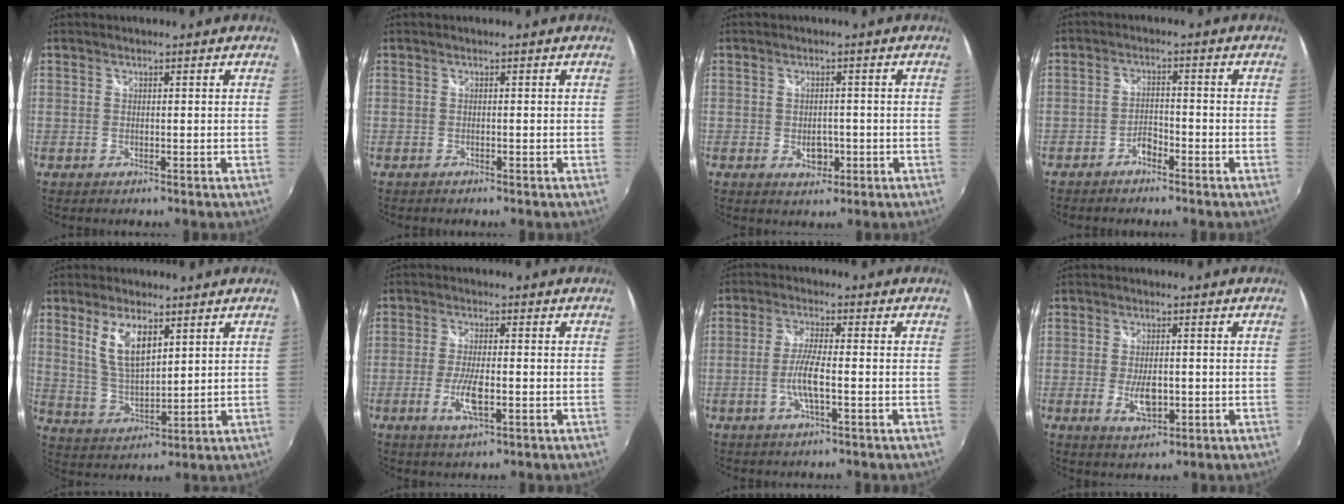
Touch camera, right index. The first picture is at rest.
{"total": 0.7, "force": [-0.7, 0.2, 0.2], "torque": [-0.005, -0.004, -0.011]}
{"total": 3.5, "force": [-1.1, 2.5, 2.2], "torque": [-0.037, 0.000, -0.012]}
{"total": 2.7, "force": [-2.2, 1.0, 1.1], "torque": [-0.030, 0.008, -0.038]}
{"total": 8.8, "force": [4.0, 3.6, 7.0], "torque": [-0.134, 0.001, 0.088]}
{"total": 6.0, "force": [-1.9, 1.5, 5.5], "torque": [-0.114, -0.006, -0.035]}
{"total": 5.6, "force": [-1.6, 0.7, 5.3], "torque": [-0.110, -0.001, -0.032]}
{"total": 5.5, "force": [-1.1, 2.7, 4.7], "torque": [-0.089, -0.007, -0.016]}